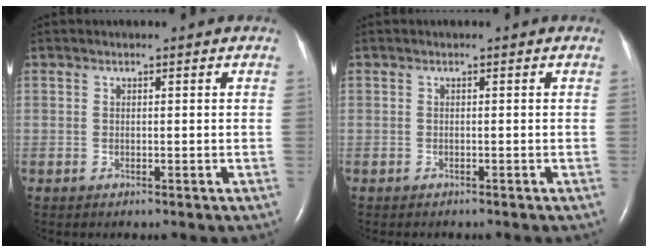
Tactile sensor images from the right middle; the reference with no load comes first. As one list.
[{"total": 1.5, "force": [-1.3, 0.5, 0.6], "torque": [-0.014, -0.003, -0.013]}]